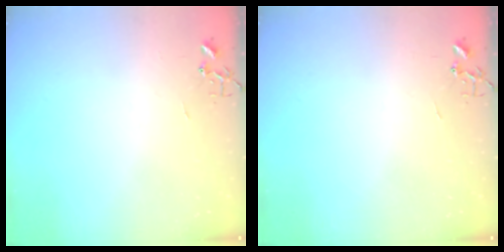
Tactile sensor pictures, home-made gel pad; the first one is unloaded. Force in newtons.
{"total": 0.0}